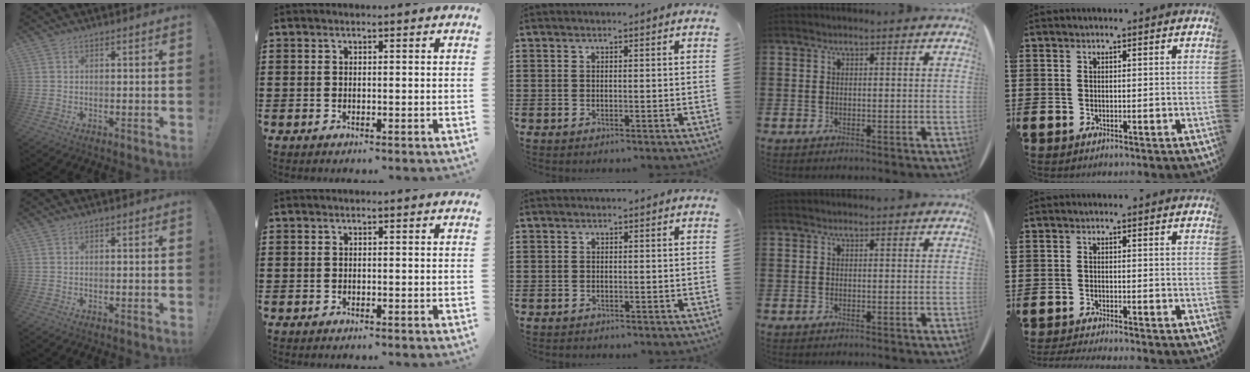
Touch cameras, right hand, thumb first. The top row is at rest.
{"middle": {"total": 0.6, "force": [-0.5, 0.3, -0.1], "torque": [0.001, 0.002, -0.011]}, "little": {"total": 0.8, "force": [-0.8, -0.2, 0.0], "torque": [-0.001, -0.003, -0.015]}}